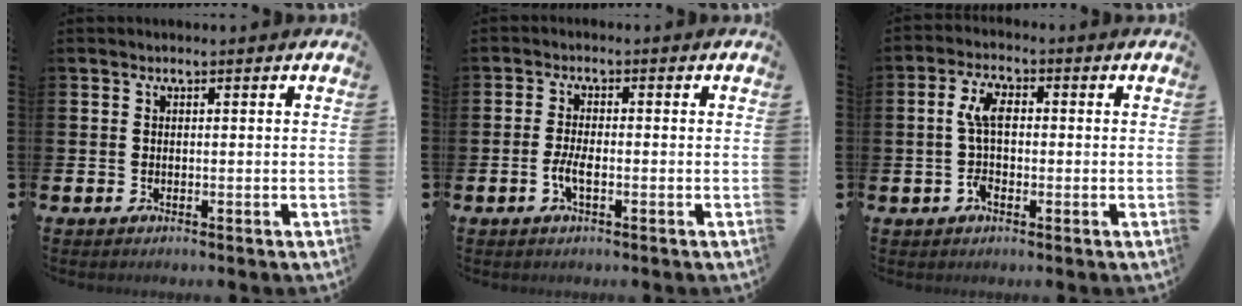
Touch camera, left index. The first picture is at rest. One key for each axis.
{"total": 2.7, "fx": -0.9, "fy": 0.9, "fz": 2.4, "tx": -0.044, "ty": -0.003, "tz": -0.019}
{"total": 5.4, "fx": 0.0, "fy": 2.7, "fz": 4.6, "tx": -0.071, "ty": 0.005, "tz": -0.004}